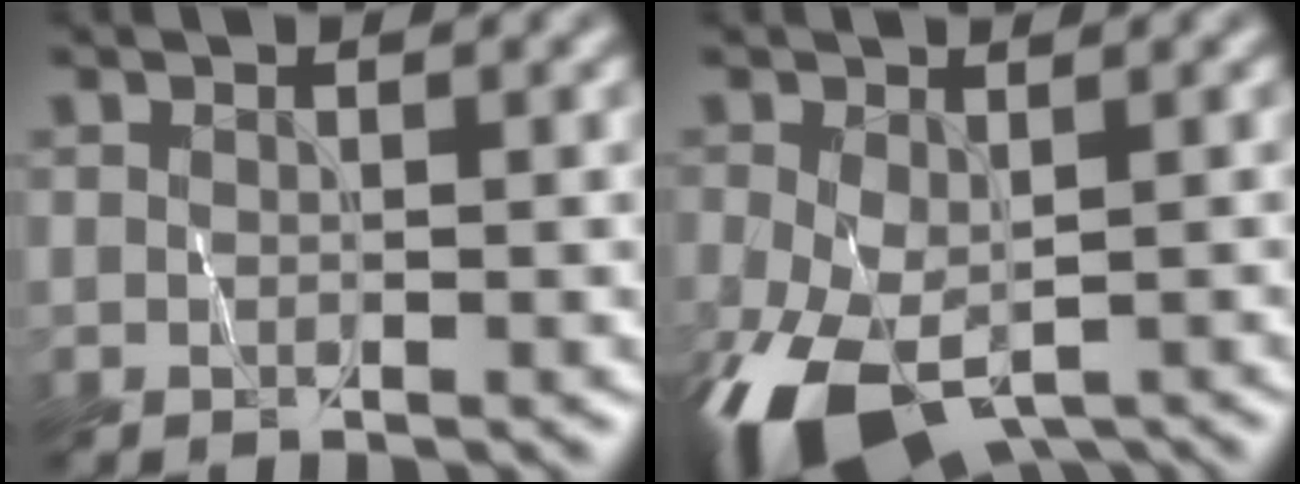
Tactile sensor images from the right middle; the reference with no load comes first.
{"total": 9.5, "force": [-4.1, 5.2, 6.7], "torque": [-0.164, -0.032, -0.054]}